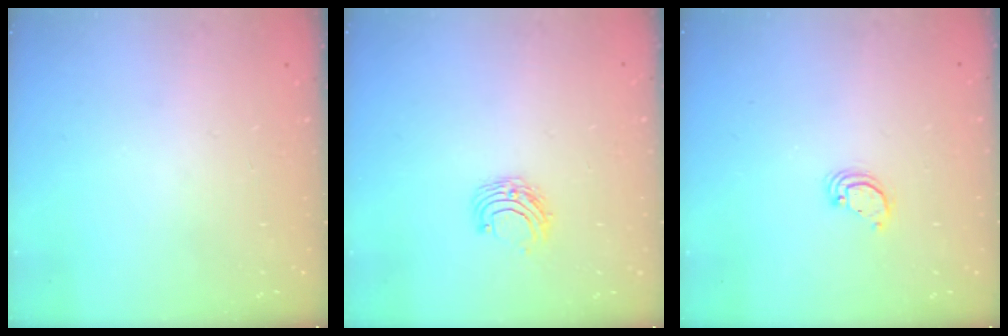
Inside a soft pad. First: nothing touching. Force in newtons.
{"total": 6.0, "press": 5.9, "slide": 0.6}
{"total": 2.9, "press": 2.9, "slide": 0.1}